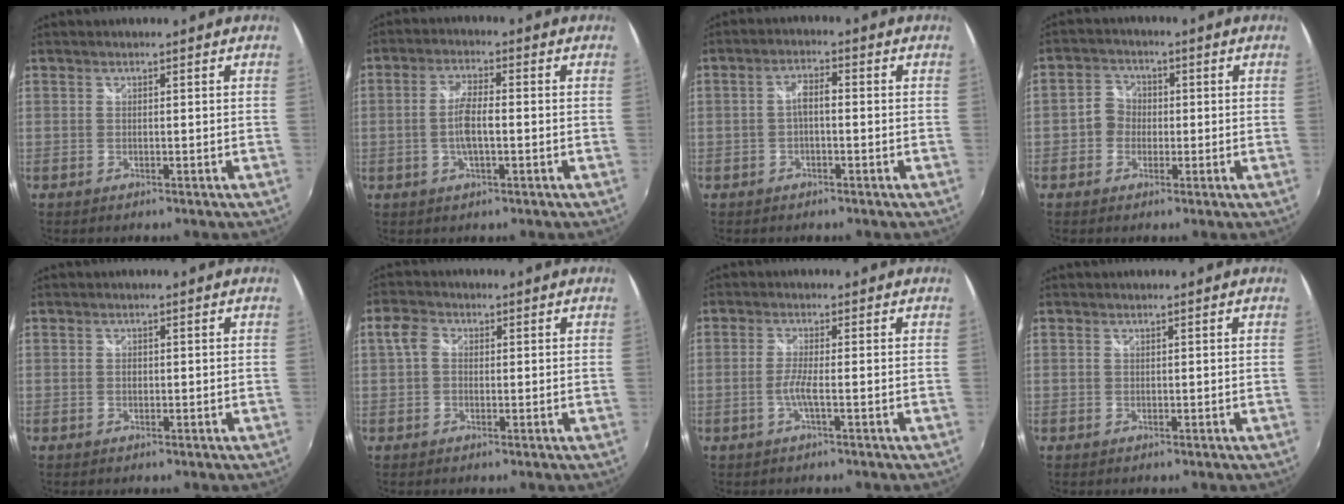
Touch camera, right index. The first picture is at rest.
{"total": 5.5, "force": [-0.9, 1.4, 5.2], "torque": [-0.104, 0.003, -0.016]}
{"total": 3.1, "force": [-0.6, 1.0, 2.8], "torque": [-0.055, 0.010, -0.012]}
{"total": 4.2, "force": [-1.0, 3.8, 1.4], "torque": [-0.022, 0.013, -0.025]}
{"total": 0.7, "force": [-0.1, 0.5, 0.4], "torque": [-0.006, 0.001, -0.002]}
{"total": 3.3, "force": [-0.2, 2.7, 1.9], "torque": [-0.038, 0.010, -0.006]}
{"total": 2.6, "force": [-1.1, -0.4, 2.4], "torque": [-0.054, -0.003, -0.024]}
{"total": 0.0}